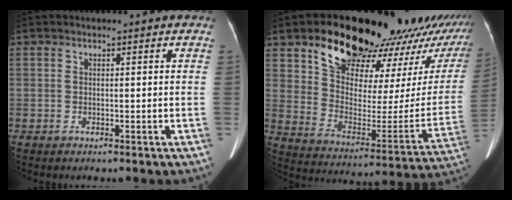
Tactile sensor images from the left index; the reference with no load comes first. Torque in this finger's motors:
{"motor_torque": [1.11, -1.03, 0.84, 0.19]}